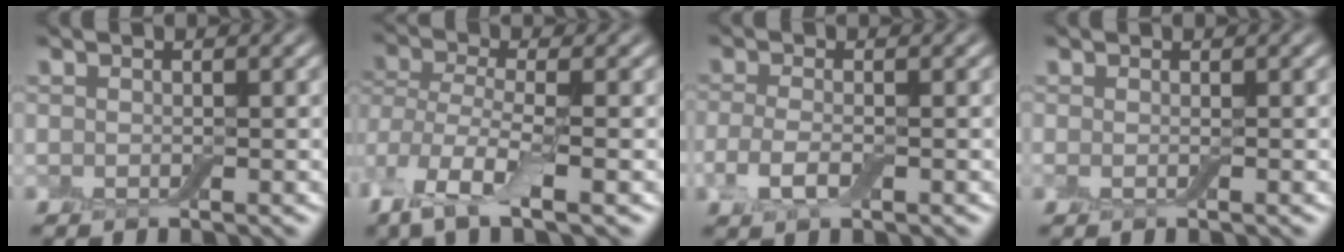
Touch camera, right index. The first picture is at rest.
{"total": 8.3, "force": [-3.4, 3.8, 6.6], "torque": [-0.157, -0.012, -0.066]}
{"total": 2.2, "force": [-0.7, 1.0, 1.8], "torque": [-0.046, 0.000, -0.020]}
{"total": 0.0}